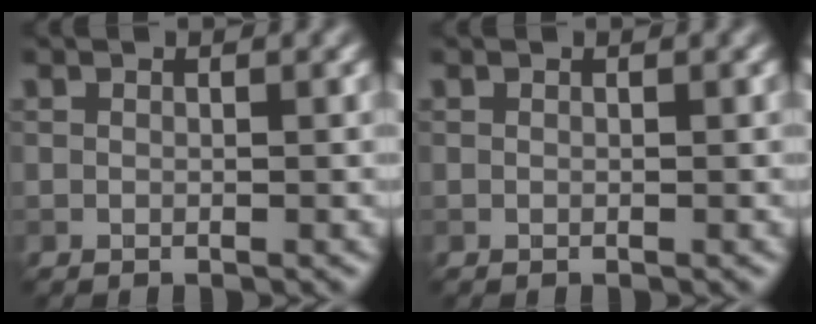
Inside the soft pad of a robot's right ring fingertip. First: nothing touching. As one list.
[{"total": 0.0}]